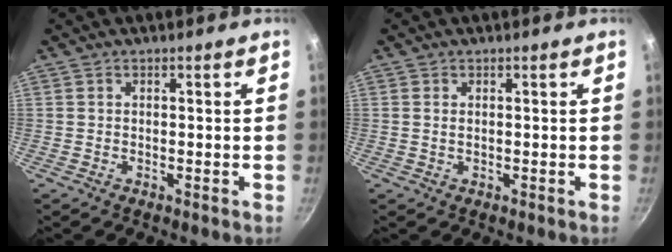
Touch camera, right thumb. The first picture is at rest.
{"total": 0.8, "force": [0.2, 0.4, 0.7], "torque": [-0.013, 0.000, 0.004]}